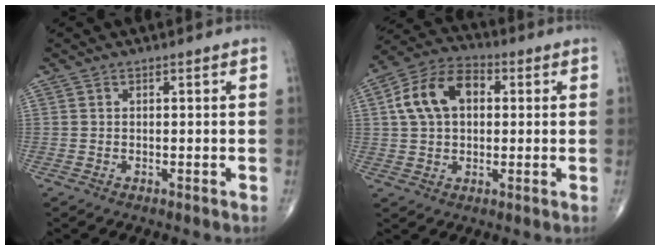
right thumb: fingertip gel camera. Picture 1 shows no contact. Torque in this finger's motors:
{"motor_torque": [1.38, 1.50, 0.18, -0.13, 0.12]}